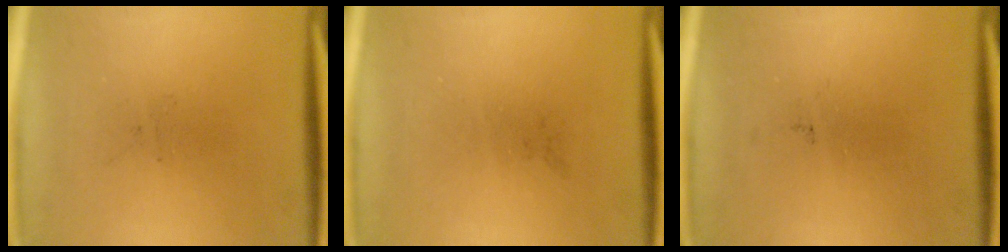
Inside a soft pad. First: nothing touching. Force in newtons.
{"total": 0.0}
{"total": 0.0}